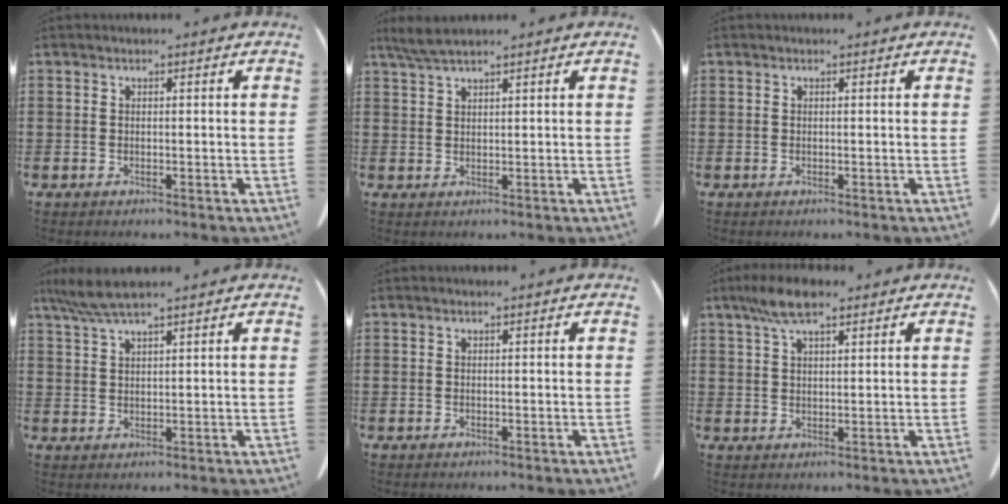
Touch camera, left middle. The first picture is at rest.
{"total": 2.7, "force": [2.1, 0.3, 1.7], "torque": [-0.038, 0.000, 0.039]}
{"total": 0.0}
{"total": 4.8, "force": [3.6, 0.4, 3.1], "torque": [-0.068, -0.003, 0.068]}
{"total": 0.0}
{"total": 6.0, "force": [3.7, 1.7, 4.5], "torque": [-0.095, 0.006, 0.066]}